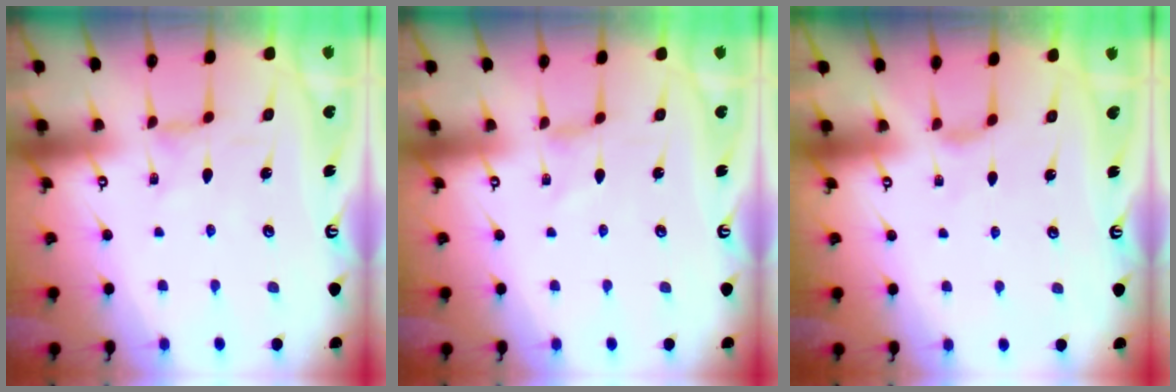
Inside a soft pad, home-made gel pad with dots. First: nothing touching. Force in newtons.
{"total": 0.5, "press": 0.5, "slide": 0.2}
{"total": 2.0, "press": 2.0, "slide": 0.5}